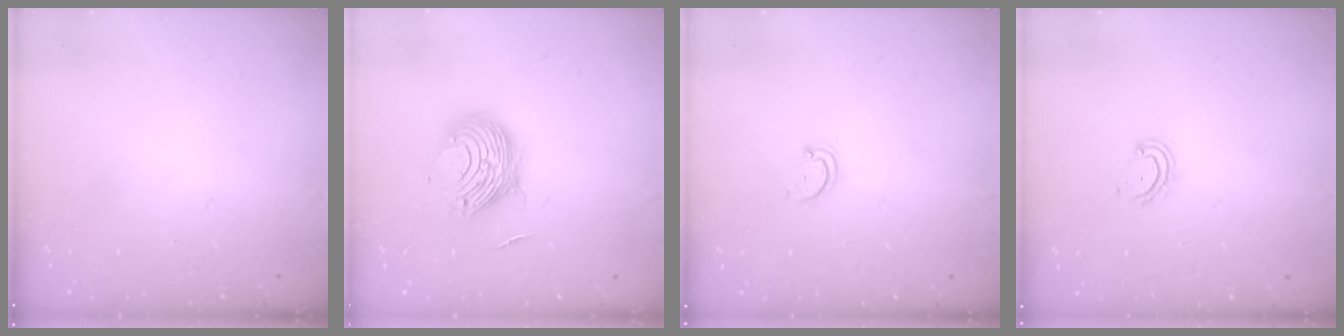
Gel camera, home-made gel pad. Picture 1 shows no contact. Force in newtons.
{"total": 10.7, "press": 10.7, "slide": 0.8}
{"total": 2.8, "press": 2.7, "slide": 0.3}
{"total": 3.9, "press": 3.9, "slide": 0.3}